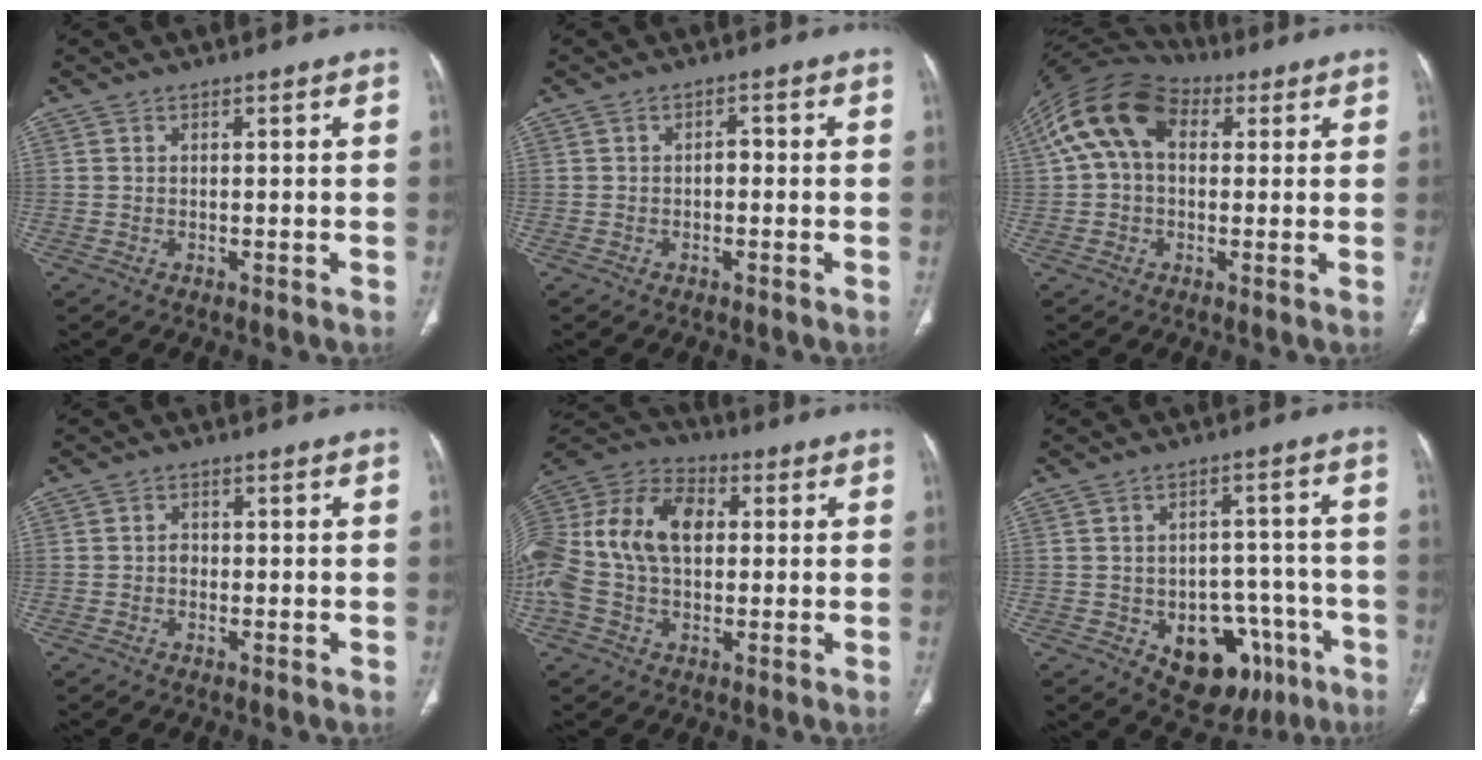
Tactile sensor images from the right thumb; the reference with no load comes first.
{"total": 1.6, "force": [-0.4, 1.1, 1.1], "torque": [-0.010, 0.006, -0.010]}
{"total": 13.6, "force": [3.3, 9.1, 9.5], "torque": [-0.176, 0.042, 0.051]}
{"total": 1.5, "force": [-0.3, 1.2, 0.8], "torque": [-0.005, 0.006, -0.008]}
{"total": 20.6, "force": [2.1, 13.3, 15.6], "torque": [-0.339, 0.036, 0.036]}
{"total": 14.8, "force": [-6.4, 9.8, 9.0], "torque": [-0.075, 0.041, -0.074]}